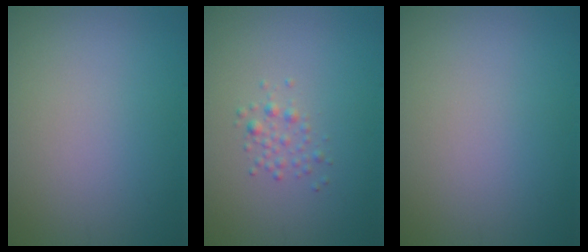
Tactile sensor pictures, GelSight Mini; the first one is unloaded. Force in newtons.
{"total": 1.3, "press": 1.3, "slide": 0.0}
{"total": 0.0}